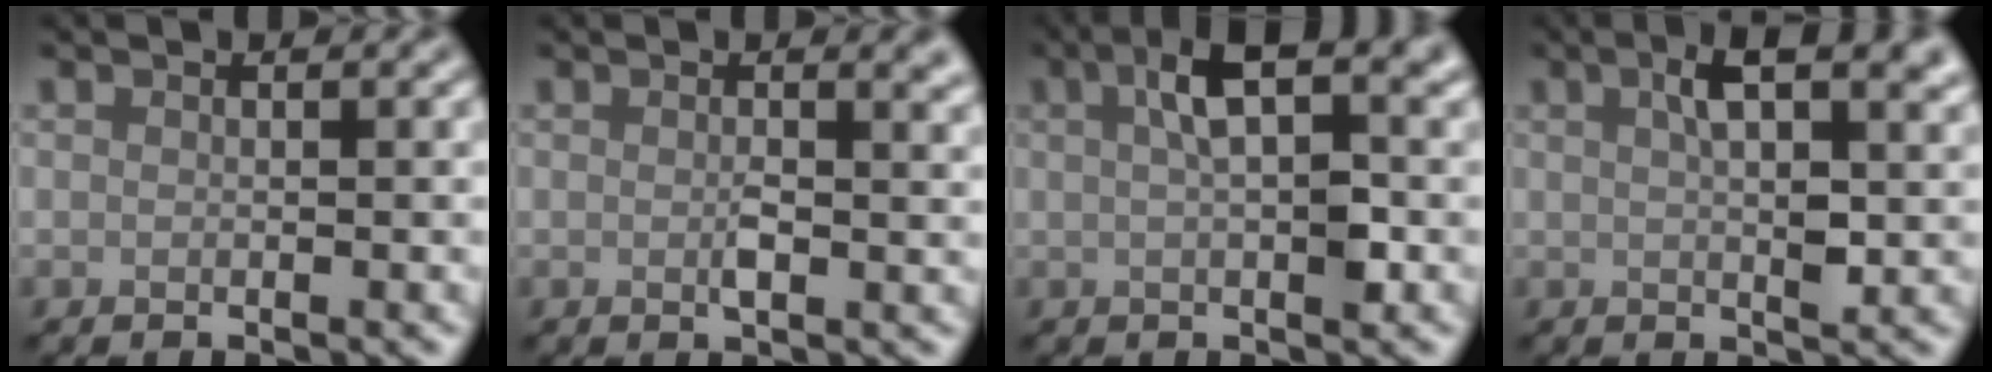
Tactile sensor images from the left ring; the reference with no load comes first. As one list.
[{"total": 2.3, "force": [0.4, 0.7, 2.2], "torque": [-0.033, -0.005, 0.006]}, {"total": 5.2, "force": [1.3, 1.5, 4.8], "torque": [-0.079, 0.013, 0.018]}, {"total": 6.1, "force": [2.2, 2.2, 5.2], "torque": [-0.086, 0.008, 0.034]}]